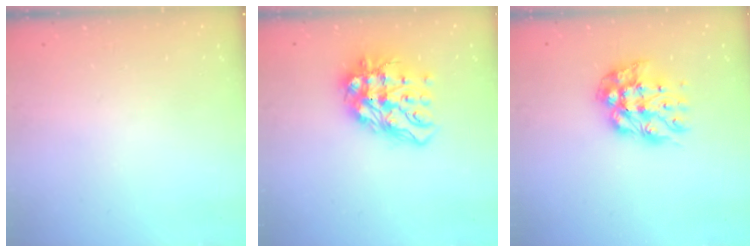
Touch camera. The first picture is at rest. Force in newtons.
{"total": 15.5, "press": 15.4, "slide": 1.7}
{"total": 12.5, "press": 12.5, "slide": 1.1}